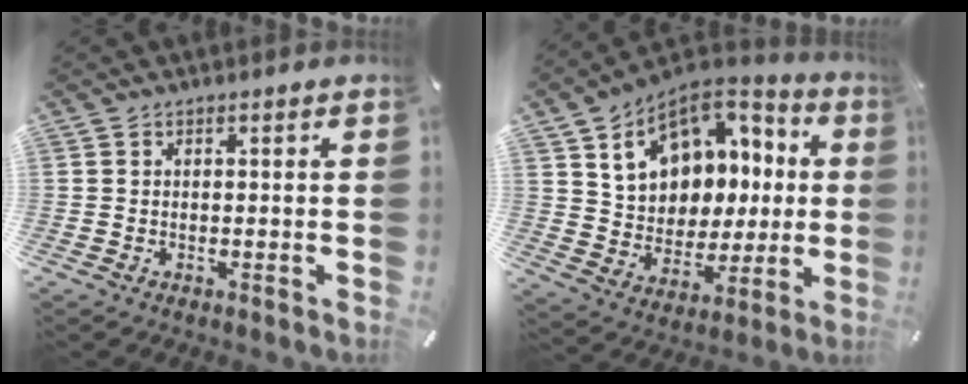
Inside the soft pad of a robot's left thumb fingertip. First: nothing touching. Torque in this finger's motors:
{"motor_torque": [2.53, 2.48, 1.59, -1.18, 0.49]}